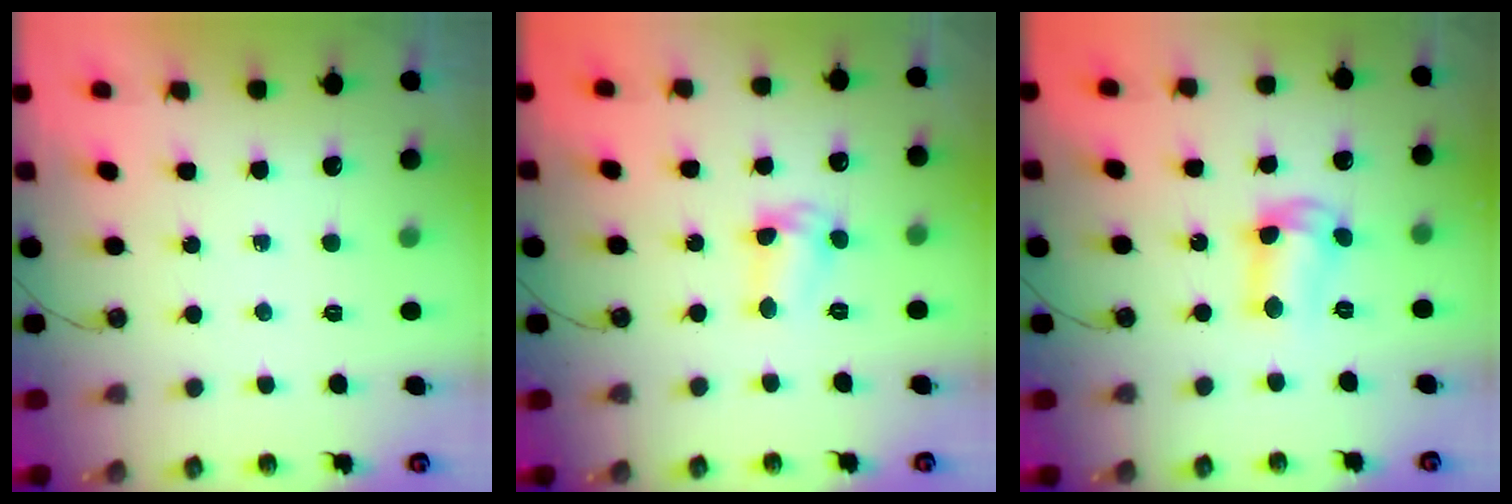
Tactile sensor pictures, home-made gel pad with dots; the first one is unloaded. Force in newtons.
{"total": 6.2, "press": 6.2, "slide": 0.5}
{"total": 7.9, "press": 7.9, "slide": 0.5}